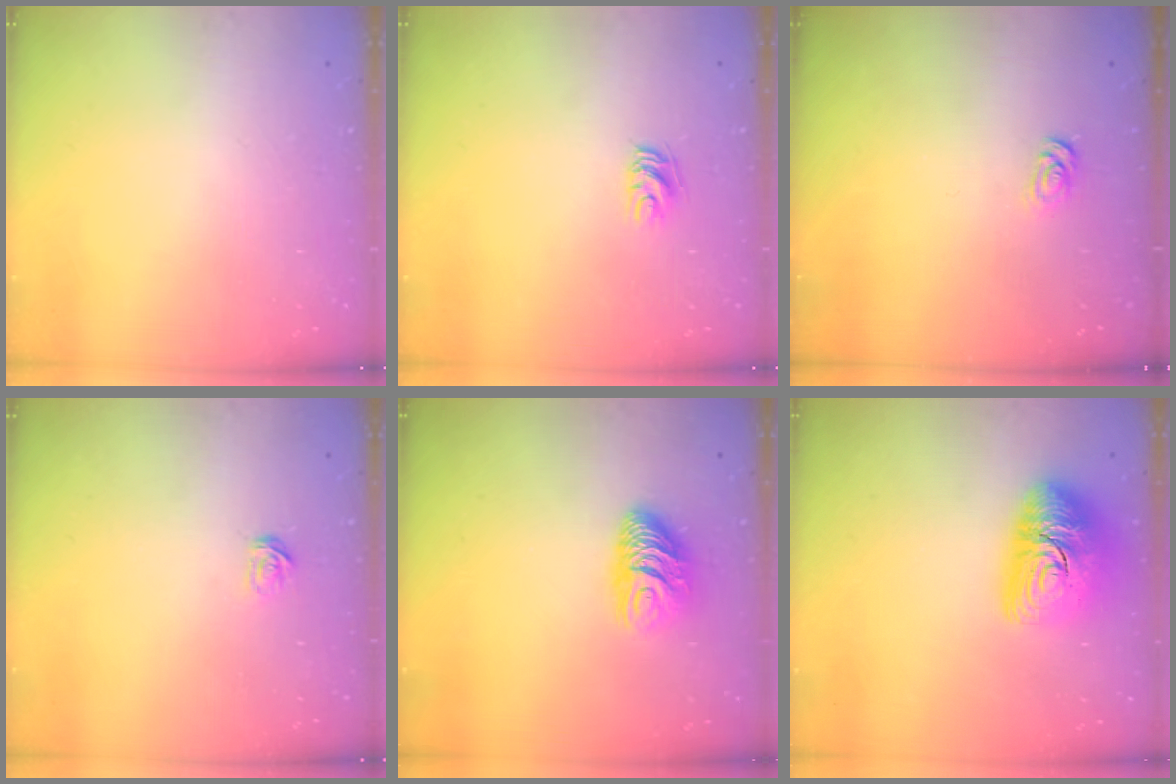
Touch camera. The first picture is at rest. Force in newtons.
{"total": 5.3, "press": 5.3, "slide": 0.5}
{"total": 2.5, "press": 2.4, "slide": 0.3}
{"total": 2.5, "press": 2.5, "slide": 0.2}
{"total": 9.5, "press": 9.4, "slide": 0.9}
{"total": 14.1, "press": 14.1, "slide": 1.2}